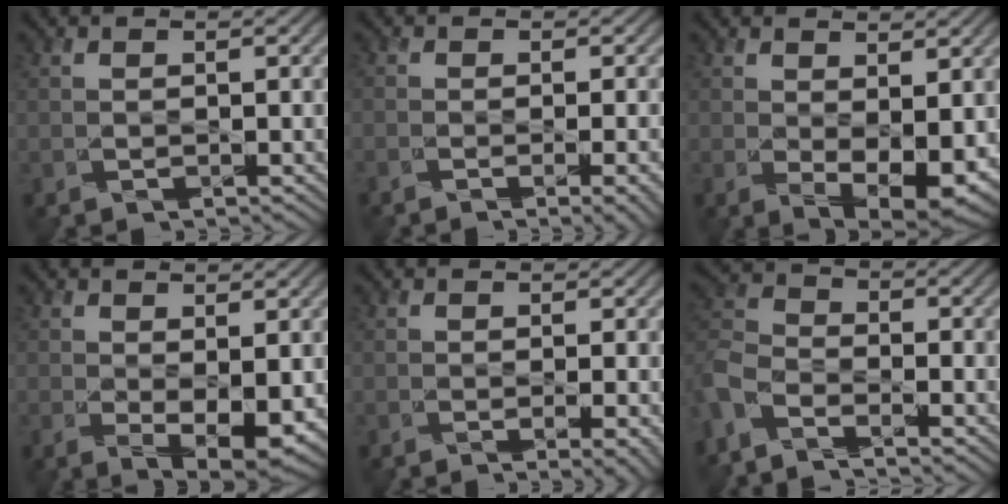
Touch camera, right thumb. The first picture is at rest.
{"total": 5.0, "force": [-2.2, 1.6, 4.2], "torque": [-0.046, -0.002, -0.028]}
{"total": 6.1, "force": [0.1, 3.0, 5.3], "torque": [-0.098, -0.022, 0.014]}
{"total": 5.1, "force": [-0.2, 2.2, 4.6], "torque": [-0.083, -0.018, 0.009]}
{"total": 2.1, "force": [-0.4, 0.3, 2.1], "torque": [-0.033, -0.003, -0.009]}
{"total": 7.4, "force": [-5.5, 3.2, 3.9], "torque": [-0.099, -0.017, -0.121]}